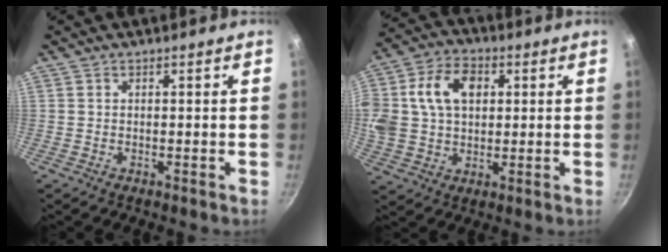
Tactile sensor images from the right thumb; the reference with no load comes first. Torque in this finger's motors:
{"motor_torque": [1.02, 2.69, 1.33, 0.15, 0.14]}